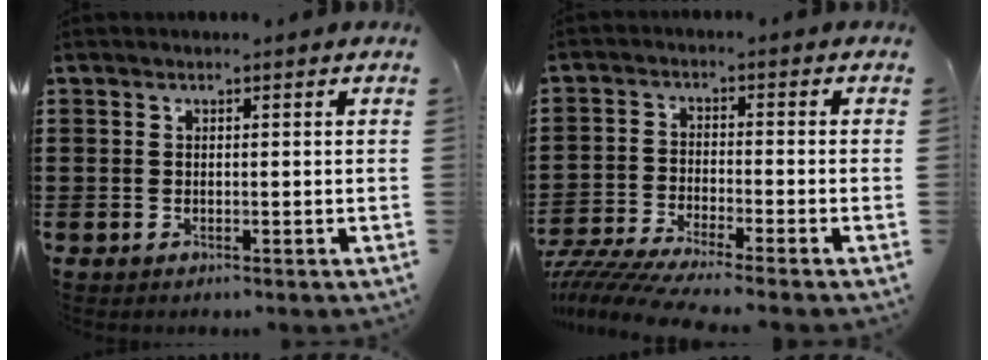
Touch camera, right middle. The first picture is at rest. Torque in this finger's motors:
{"motor_torque": [1.86, -0.27, 0.76, 0.21]}